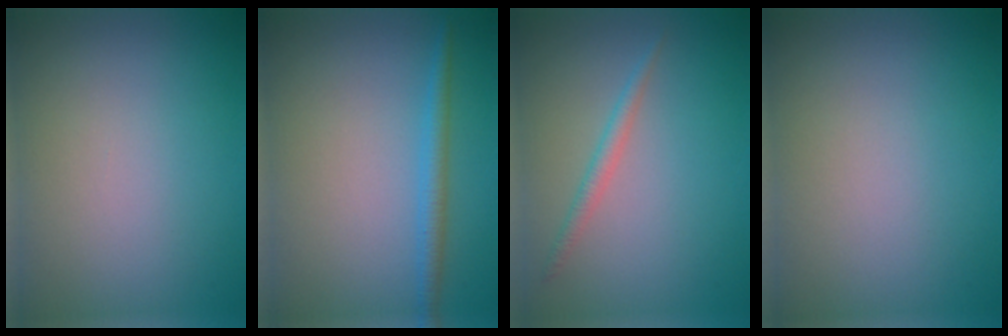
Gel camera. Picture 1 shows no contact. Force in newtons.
{"total": 1.8, "press": 1.8, "slide": 0.1}
{"total": 1.4, "press": 1.4, "slide": 0.0}
{"total": 0.0}